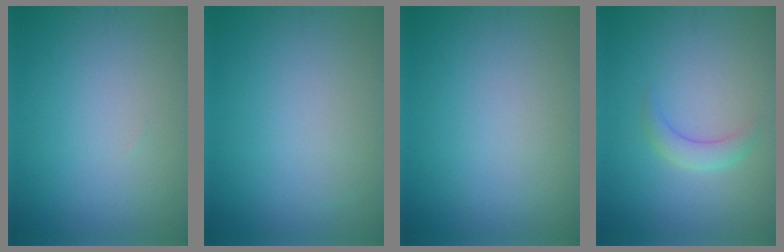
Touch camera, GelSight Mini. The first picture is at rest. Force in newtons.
{"total": 0.0}
{"total": 0.0}
{"total": 1.9, "press": 1.9, "slide": 0.1}